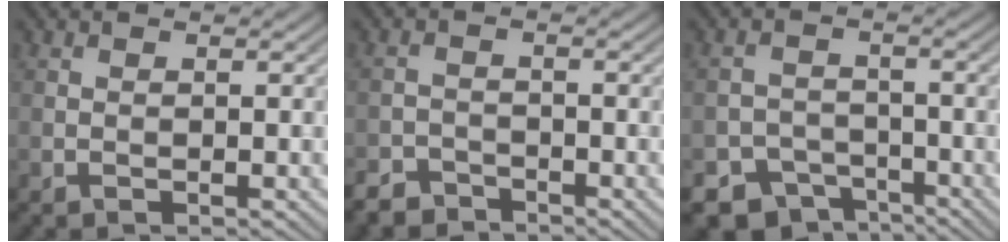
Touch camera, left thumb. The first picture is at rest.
{"total": 3.4, "force": [-3.1, 1.2, 0.6], "torque": [-0.006, -0.002, -0.065]}
{"total": 6.2, "force": [-4.6, 3.8, 1.5], "torque": [-0.020, -0.011, -0.076]}